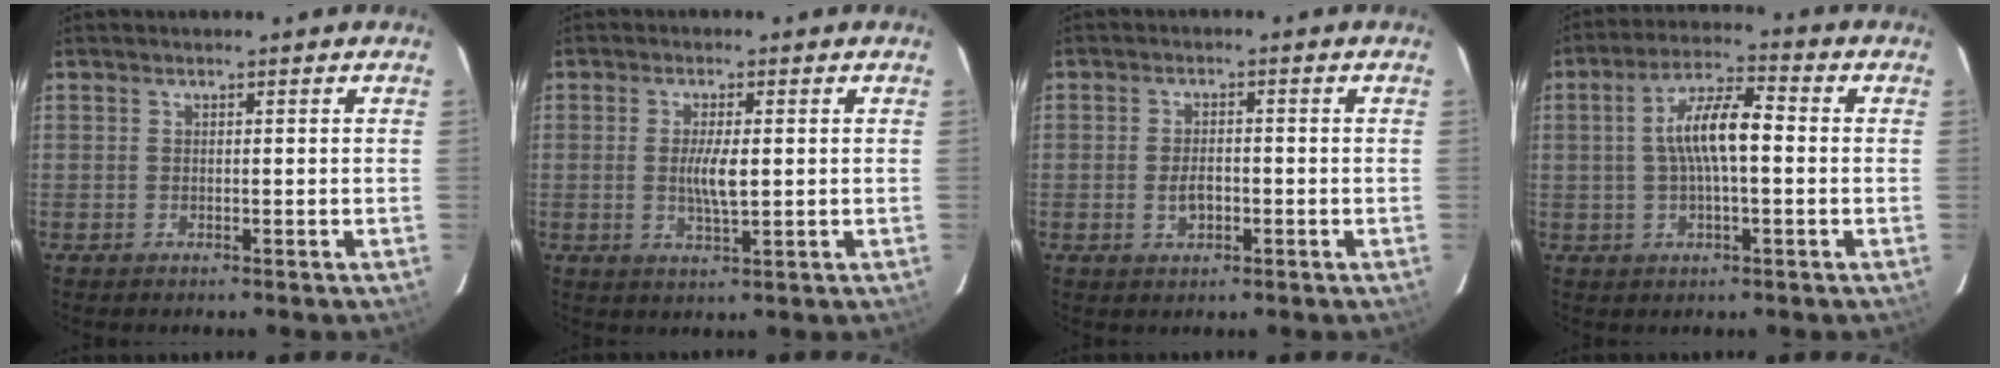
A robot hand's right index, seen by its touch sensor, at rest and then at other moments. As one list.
[{"total": 4.8, "force": [0.1, 1.3, 4.6], "torque": [-0.085, -0.005, 0.003]}, {"total": 3.4, "force": [-1.0, 1.9, 2.6], "torque": [-0.049, 0.001, -0.014]}, {"total": 9.1, "force": [0.1, 2.6, 8.8], "torque": [-0.165, 0.016, 0.003]}]